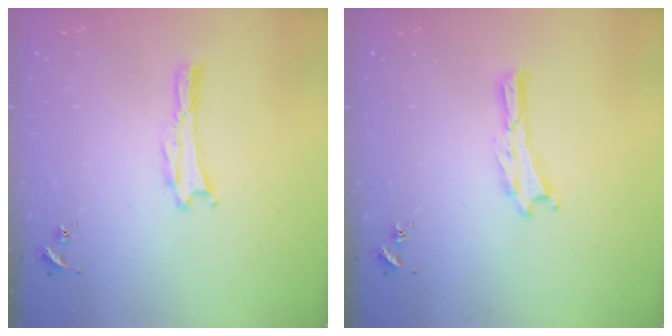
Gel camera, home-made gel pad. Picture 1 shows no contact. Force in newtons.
{"total": 0.0}